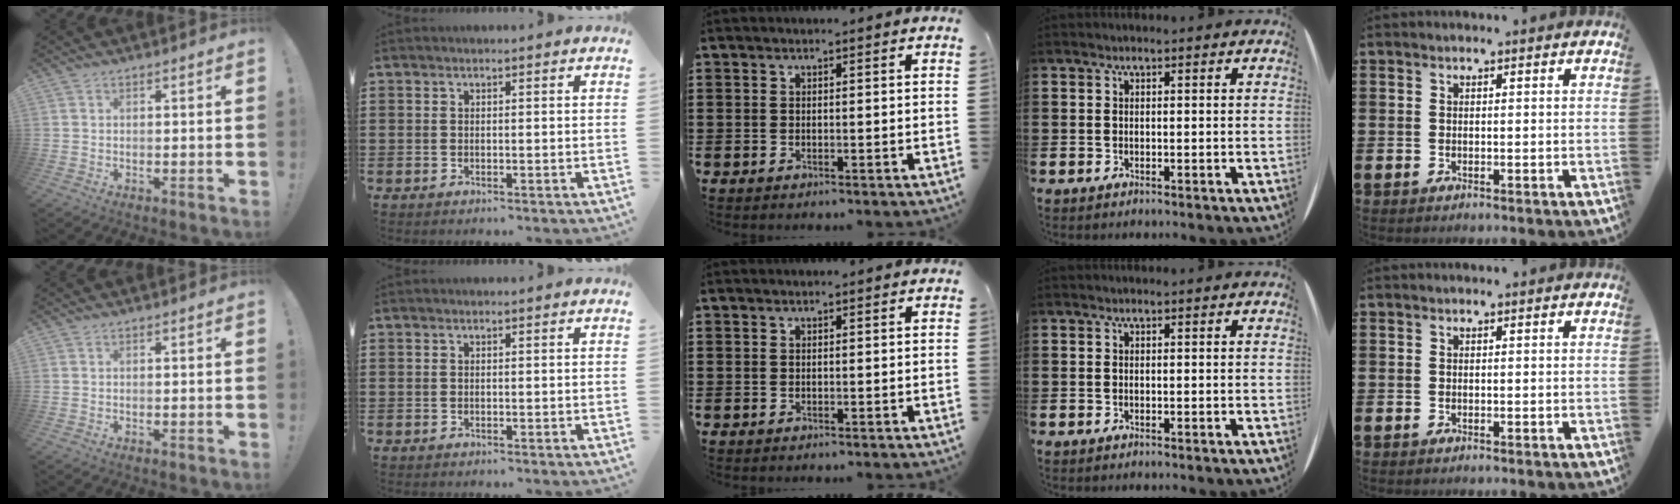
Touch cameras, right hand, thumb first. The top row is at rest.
{}